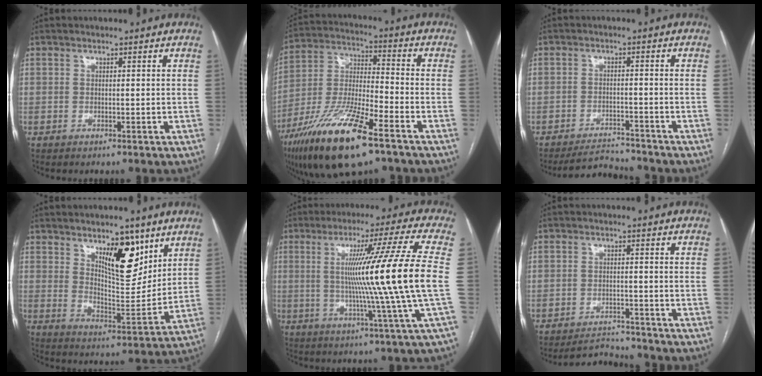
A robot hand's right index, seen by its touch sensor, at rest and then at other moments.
{"total": 18.0, "force": [-10.9, 3.0, 13.9], "torque": [-0.301, -0.032, -0.199]}
{"total": 4.8, "force": [-4.8, 0.5, -0.2], "torque": [0.000, -0.004, -0.077]}
{"total": 11.3, "force": [6.3, 4.0, 8.5], "torque": [-0.133, -0.010, 0.112]}
{"total": 17.6, "force": [0.2, -3.6, 17.2], "torque": [-0.265, -0.014, -0.008]}
{"total": 4.1, "force": [-4.0, 0.5, -0.6], "torque": [0.010, -0.001, -0.062]}